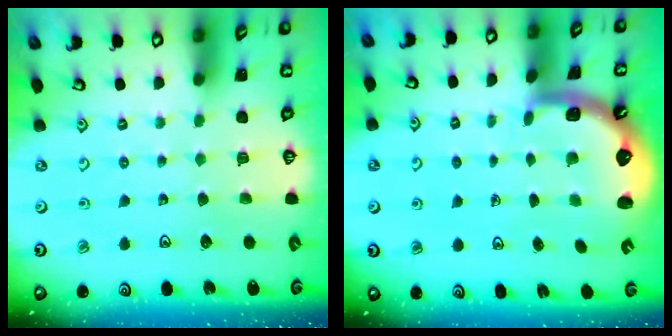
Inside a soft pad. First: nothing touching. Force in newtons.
{"total": 1.7, "press": 1.5, "slide": 0.7}